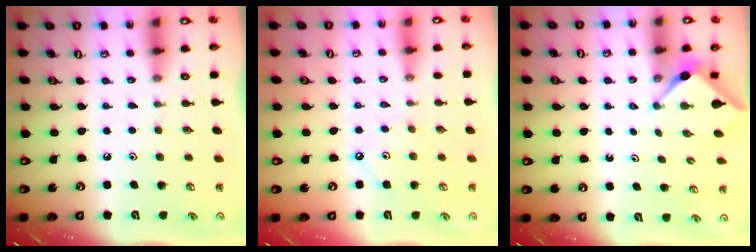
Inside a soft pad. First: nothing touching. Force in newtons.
{"total": 3.0, "press": 3.0, "slide": 0.4}
{"total": 2.9, "press": 2.9, "slide": 0.3}